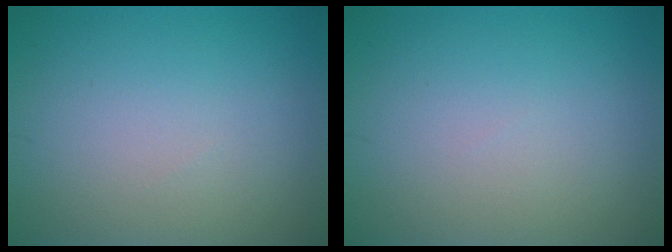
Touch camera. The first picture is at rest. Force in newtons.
{"total": 0.0}